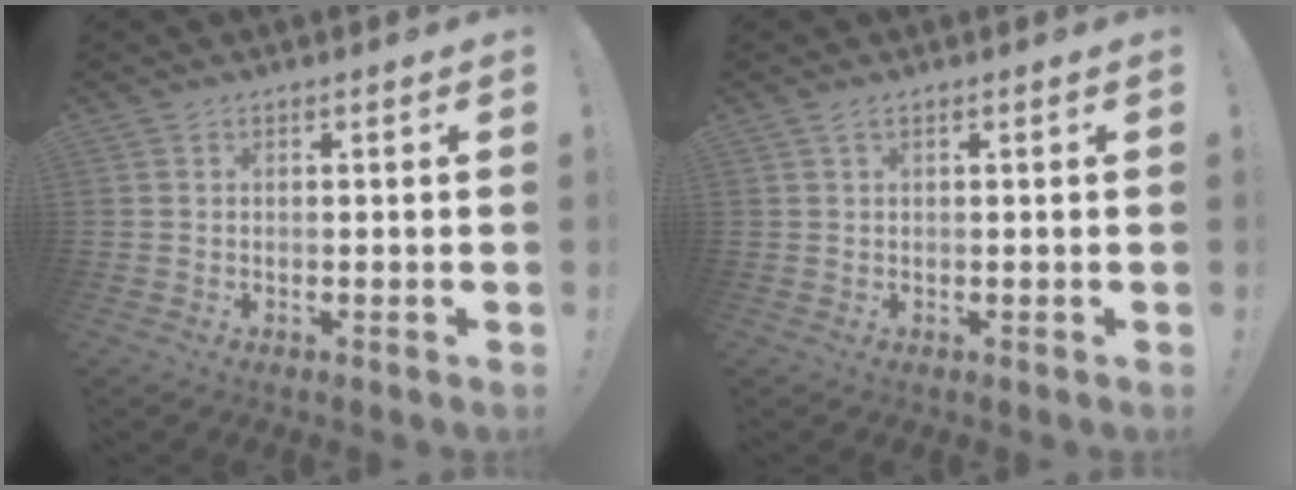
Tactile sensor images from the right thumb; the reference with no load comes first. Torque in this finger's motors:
{"motor_torque": [0.00, 0.00, 0.00, 0.00, 0.00]}